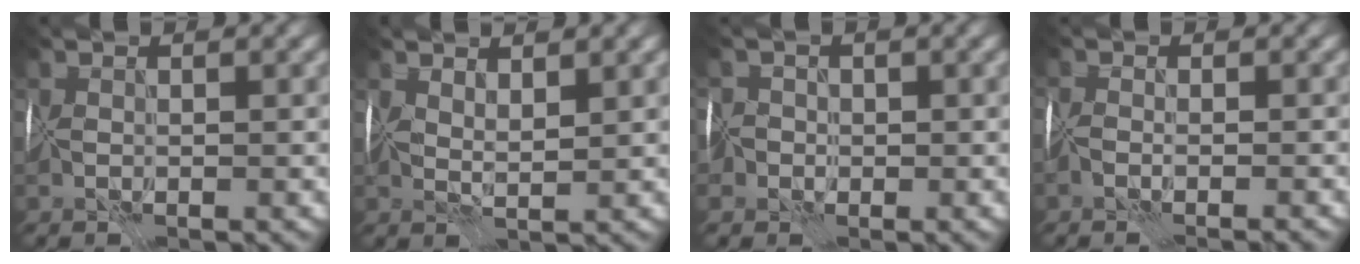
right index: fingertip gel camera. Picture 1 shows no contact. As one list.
[{"total": 2.3, "force": [2.2, -0.3, 0.2], "torque": [-0.003, 0.005, 0.049]}, {"total": 4.1, "force": [-1.5, 3.7, 0.8], "torque": [-0.003, 0.009, -0.049]}, {"total": 2.0, "force": [-1.9, -0.2, 0.5], "torque": [0.005, 0.012, -0.026]}]